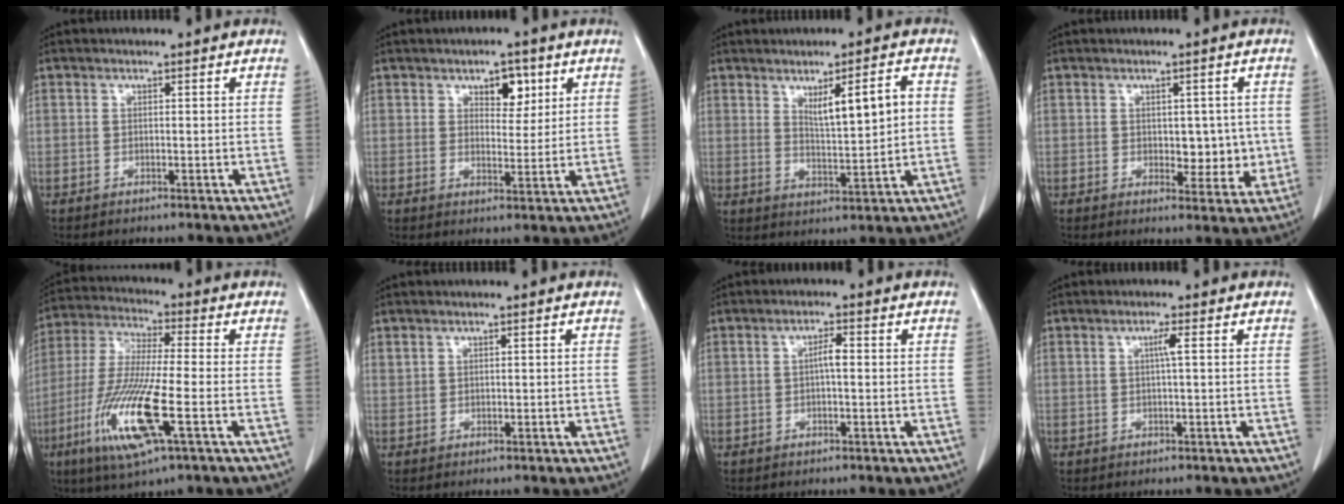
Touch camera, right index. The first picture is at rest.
{"total": 4.6, "force": [2.4, 2.3, 3.2], "torque": [-0.041, 0.003, 0.036]}
{"total": 7.2, "force": [1.7, 1.1, 6.9], "torque": [-0.113, 0.000, 0.035]}
{"total": 5.4, "force": [0.0, 3.3, 4.3], "torque": [-0.041, 0.002, 0.009]}
{"total": 14.7, "force": [-5.2, 1.3, 13.7], "torque": [-0.291, -0.024, -0.098]}
{"total": 0.8, "force": [0.5, 0.5, 0.3], "torque": [-0.003, 0.007, 0.014]}
{"total": 2.0, "force": [0.0, 0.2, 2.0], "torque": [-0.036, 0.004, -0.001]}
{"total": 1.6, "force": [0.3, -0.5, 1.5], "torque": [-0.026, 0.001, 0.004]}